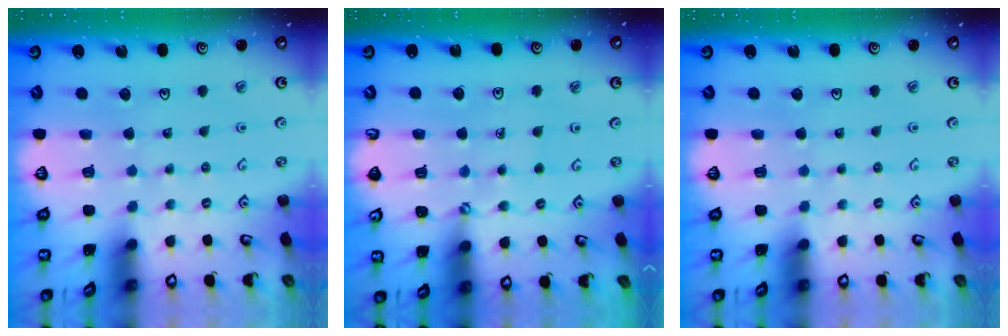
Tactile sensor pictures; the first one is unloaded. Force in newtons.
{"total": 1.4, "press": 1.3, "slide": 0.1}
{"total": 0.0}